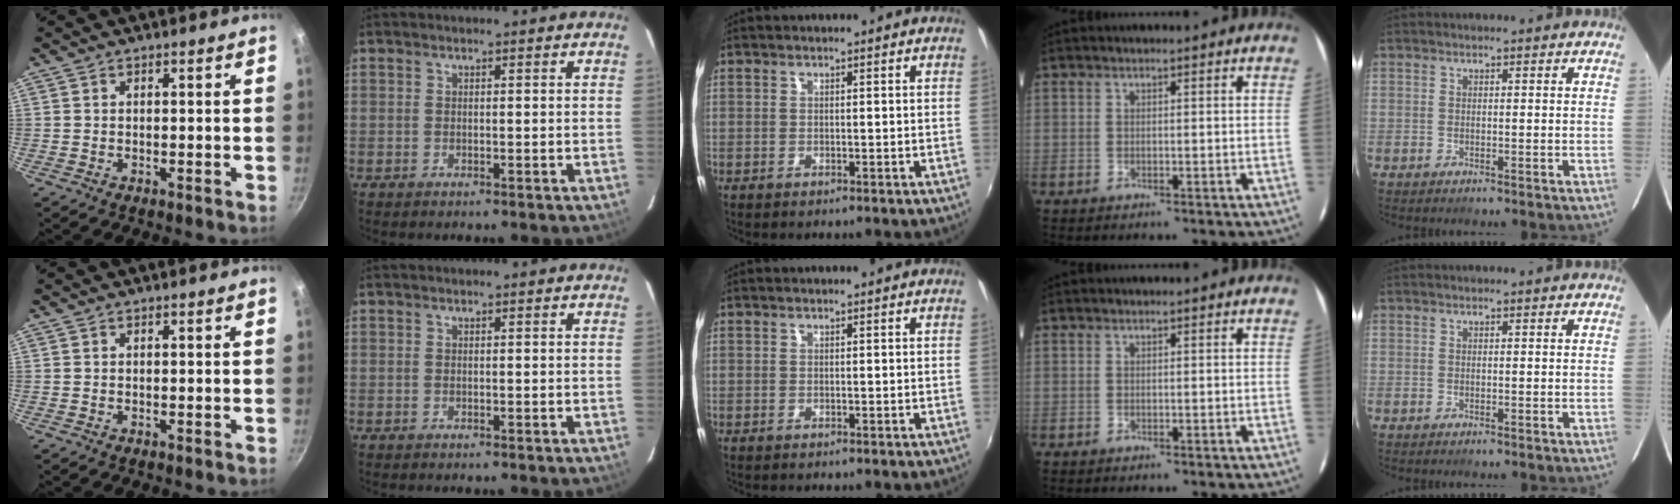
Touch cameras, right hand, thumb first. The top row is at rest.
{}